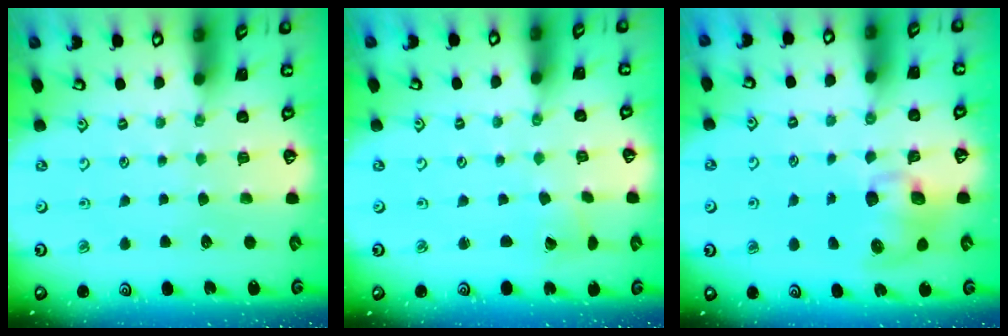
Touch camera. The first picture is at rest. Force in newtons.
{"total": 2.0, "press": 2.0, "slide": 0.3}
{"total": 9.0, "press": 8.9, "slide": 1.3}